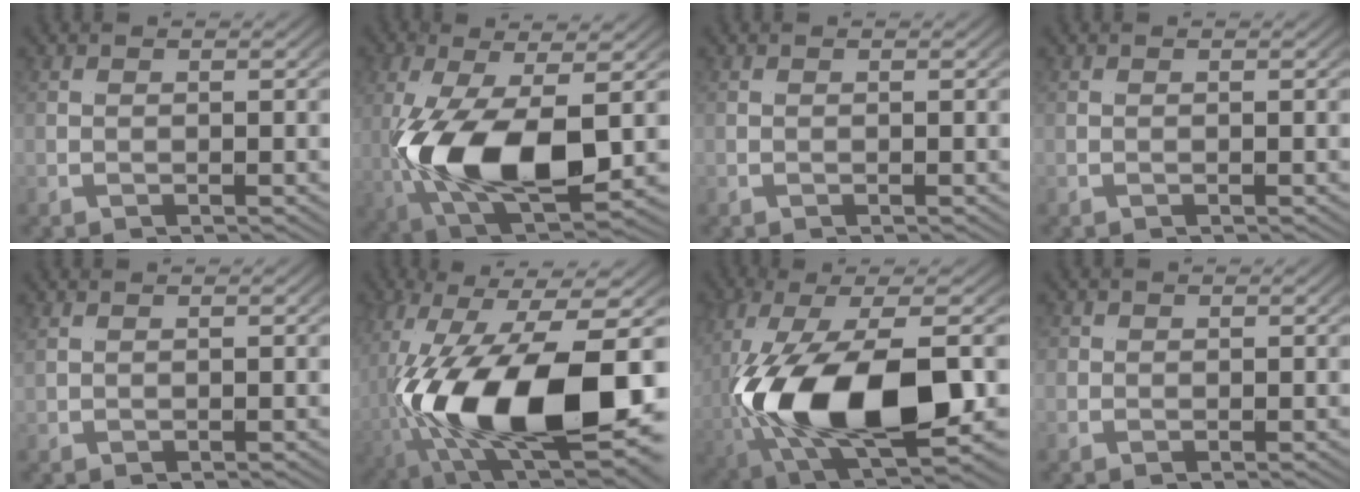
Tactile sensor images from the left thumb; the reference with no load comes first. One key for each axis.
{"total": 11.5, "fx": -2.3, "fy": 5.5, "fz": 9.8, "tx": -0.234, "ty": -0.034, "tz": -0.028}
{"total": 0.0}
{"total": 0.0}
{"total": 0.6, "fx": 0.5, "fy": -0.2, "fz": -0.1, "tx": 0.015, "ty": 0.006, "tz": 0.010}
{"total": 18.6, "fx": -4.4, "fy": 7.7, "fz": 16.4, "tx": -0.348, "ty": -0.038, "tz": -0.037}
{"total": 15.6, "fx": -3.3, "fy": 7.2, "fz": 13.4, "tx": -0.321, "ty": -0.033, "tz": -0.032}
{"total": 1.1, "fx": 0.3, "fy": 1.0, "fz": -0.2, "tx": 0.000, "ty": -0.006, "tz": 0.010}